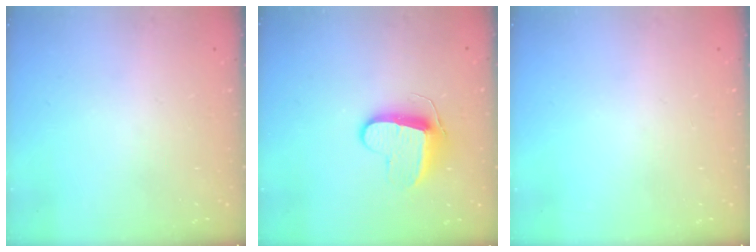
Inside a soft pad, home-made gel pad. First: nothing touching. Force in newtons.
{"total": 9.6, "press": 9.6, "slide": 0.2}
{"total": 0.0}